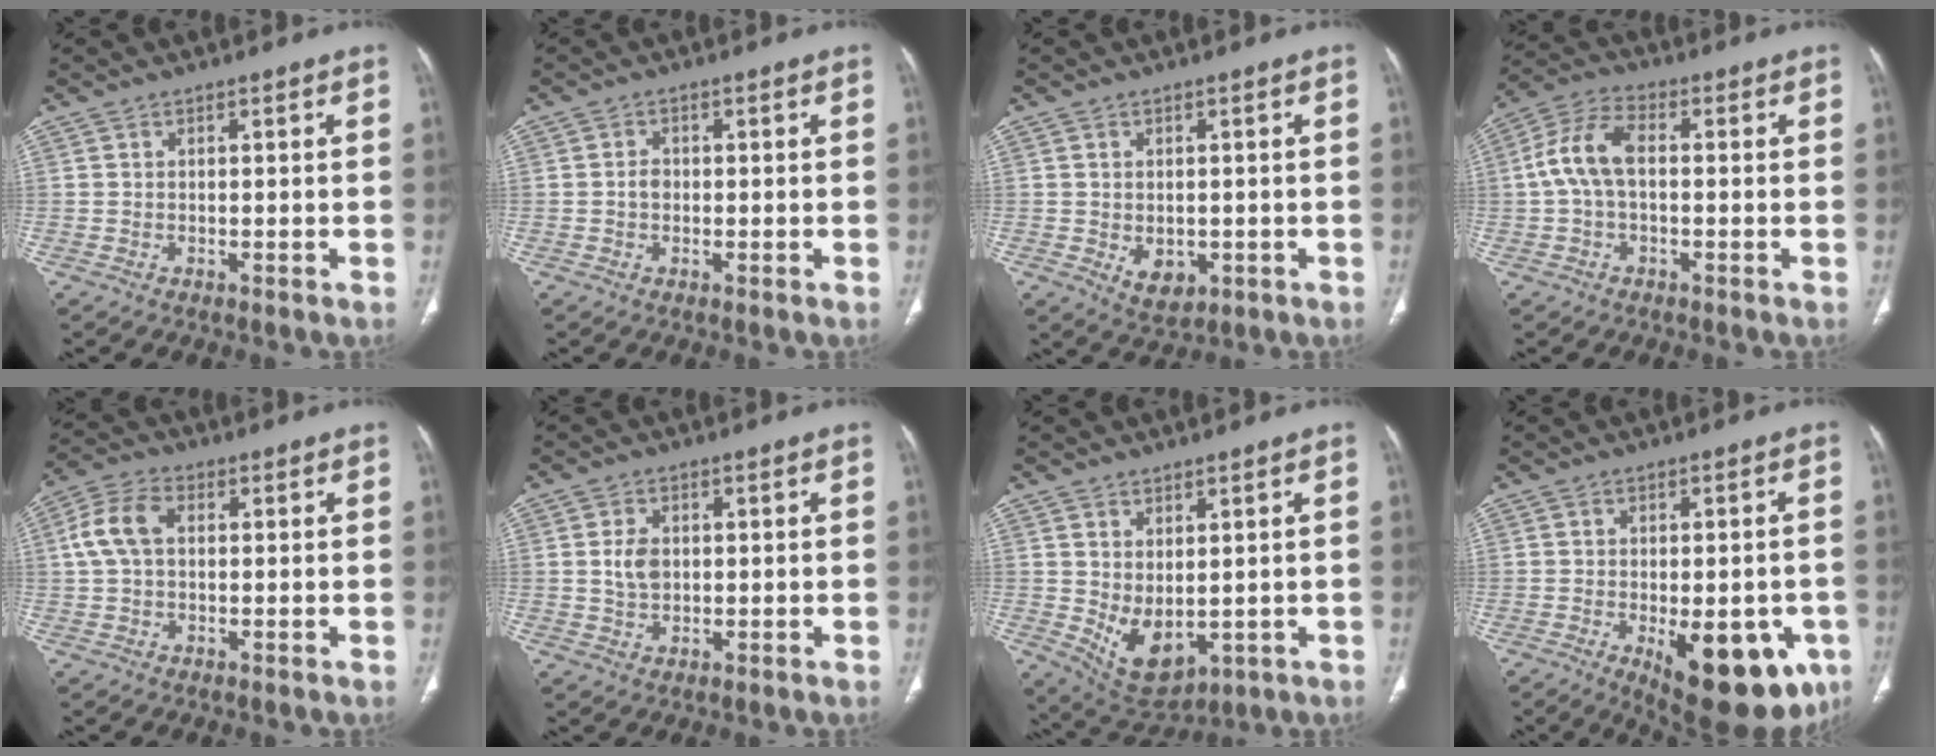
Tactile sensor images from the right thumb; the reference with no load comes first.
{"total": 1.7, "force": [-0.2, 1.4, 1.1], "torque": [-0.012, 0.006, -0.006]}
{"total": 4.8, "force": [-1.0, 3.3, 3.4], "torque": [-0.041, -0.004, 0.000]}
{"total": 8.4, "force": [0.0, 4.7, 7.0], "torque": [-0.148, 0.027, -0.006]}
{"total": 7.4, "force": [1.2, 4.8, 5.5], "torque": [-0.119, 0.024, 0.020]}
{"total": 4.2, "force": [0.5, 2.9, 2.9], "torque": [-0.048, -0.001, 0.011]}
{"total": 8.7, "force": [-0.3, 5.1, 7.0], "torque": [-0.106, -0.012, 0.025]}
{"total": 18.1, "force": [-6.7, 8.1, 14.7], "torque": [-0.136, -0.001, -0.069]}